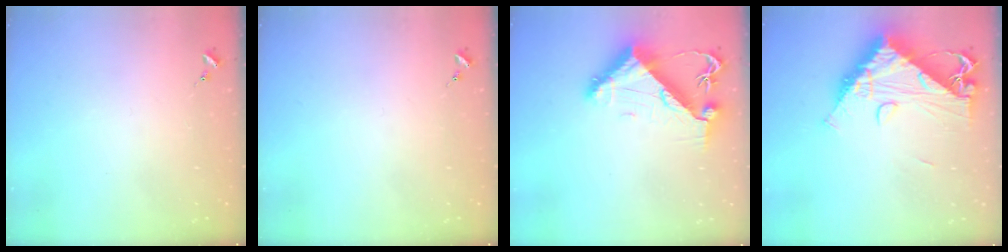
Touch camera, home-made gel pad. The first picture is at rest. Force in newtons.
{"total": 0.0}
{"total": 10.3, "press": 10.2, "slide": 1.5}
{"total": 15.5, "press": 15.5, "slide": 1.5}